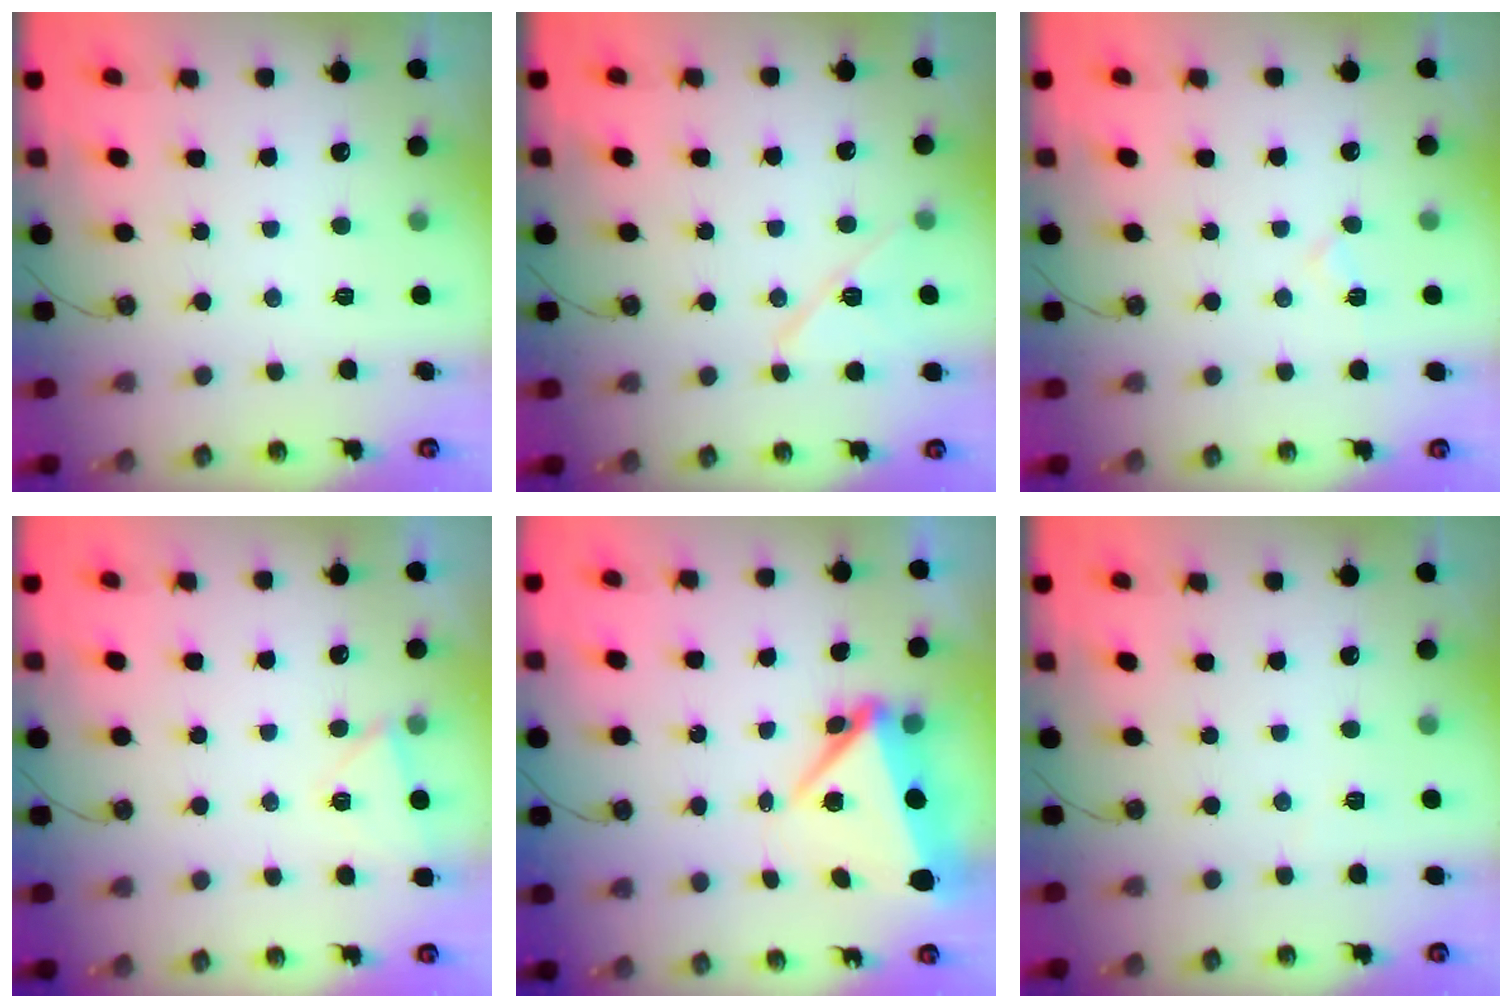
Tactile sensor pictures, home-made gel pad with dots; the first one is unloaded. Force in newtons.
{"total": 10.4, "press": 10.3, "slide": 1.1}
{"total": 5.6, "press": 5.2, "slide": 2.1}
{"total": 3.1, "press": 3.0, "slide": 0.6}
{"total": 7.4, "press": 7.1, "slide": 2.1}
{"total": 2.9, "press": 1.5, "slide": 2.5}